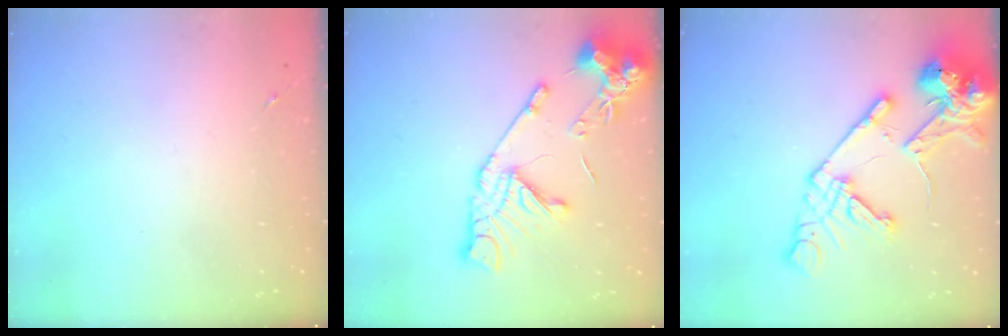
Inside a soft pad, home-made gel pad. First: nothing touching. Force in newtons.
{"total": 16.8, "press": 16.6, "slide": 1.9}
{"total": 18.1, "press": 17.9, "slide": 2.8}